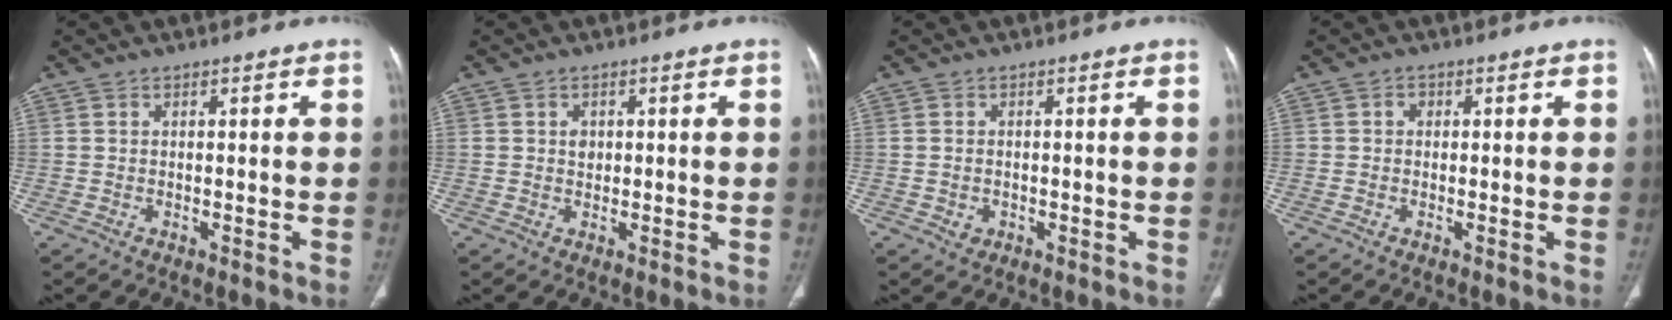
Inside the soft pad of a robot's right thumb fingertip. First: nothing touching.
{"total": 1.7, "force": [0.4, 1.4, 1.0], "torque": [-0.009, -0.001, 0.009]}
{"total": 1.8, "force": [-0.3, 1.6, 0.8], "torque": [-0.010, 0.005, 0.001]}
{"total": 1.1, "force": [0.2, 1.0, 0.4], "torque": [-0.001, 0.004, 0.001]}